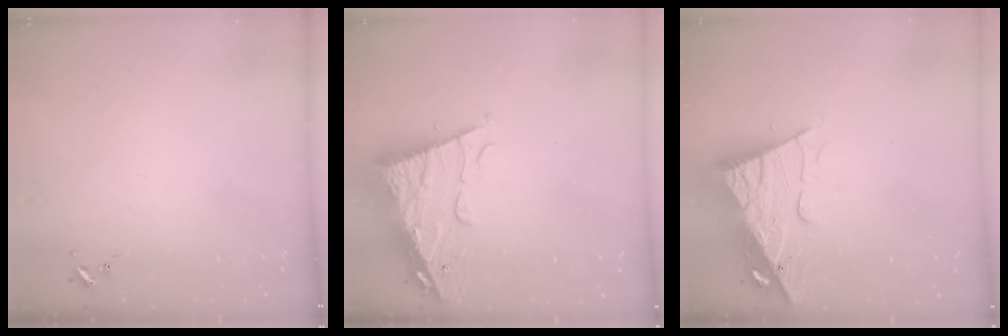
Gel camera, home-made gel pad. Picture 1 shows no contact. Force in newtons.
{"total": 14.0, "press": 13.9, "slide": 1.3}
{"total": 11.7, "press": 11.6, "slide": 1.4}